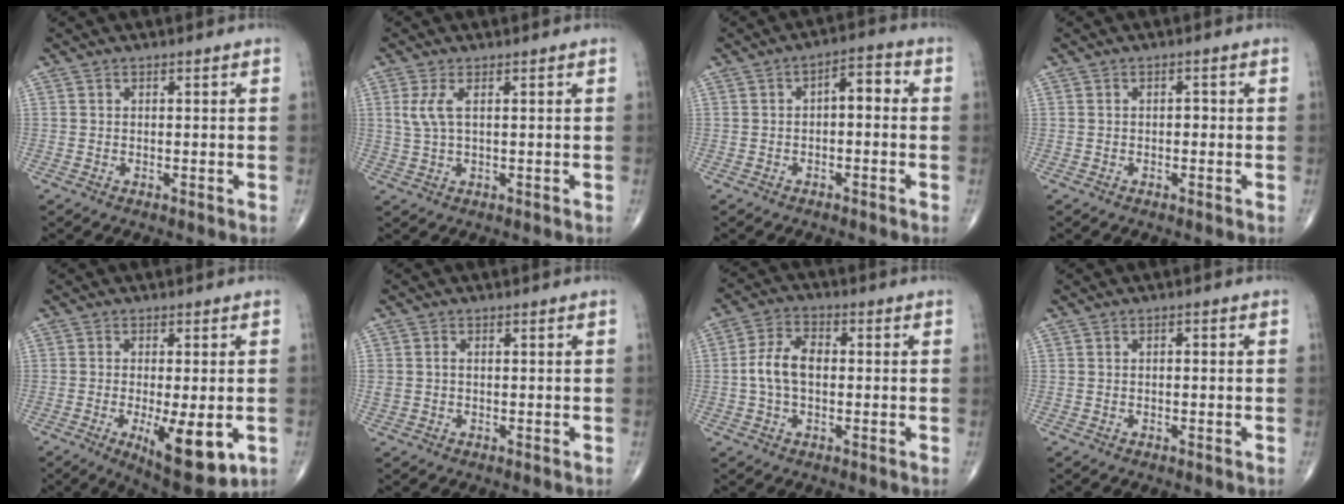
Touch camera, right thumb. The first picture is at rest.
{"total": 3.6, "force": [1.0, 1.1, 3.3], "torque": [-0.089, 0.005, 0.026]}
{"total": 4.8, "force": [-0.2, 2.5, 4.1], "torque": [-0.043, 0.027, -0.012]}
{"total": 1.0, "force": [-0.2, 0.6, 0.7], "torque": [-0.004, 0.003, -0.007]}
{"total": 11.3, "force": [-3.2, 3.6, 10.2], "torque": [-0.149, -0.022, -0.039]}
{"total": 1.6, "force": [0.1, 1.3, 1.0], "torque": [-0.022, 0.005, 0.003]}
{"total": 7.4, "force": [-0.2, 4.5, 5.9], "torque": [-0.115, 0.020, -0.010]}
{"total": 0.8, "force": [0.1, 0.3, 0.7], "torque": [-0.008, 0.003, 0.001]}